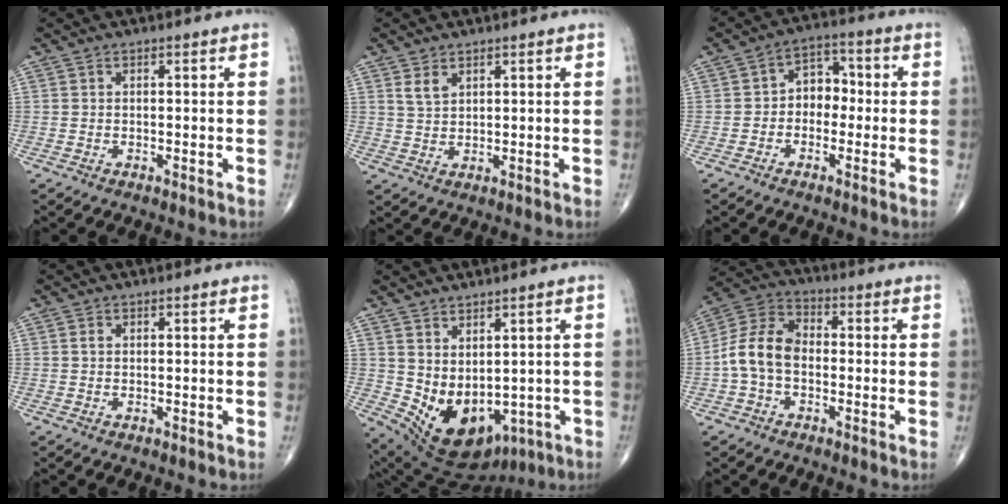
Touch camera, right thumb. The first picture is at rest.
{"total": 2.8, "force": [1.7, 1.6, 1.7], "torque": [-0.027, -0.007, 0.039]}
{"total": 6.3, "force": [-0.8, 4.9, 3.9], "torque": [-0.025, 0.030, -0.029]}
{"total": 0.7, "force": [0.1, 0.5, 0.5], "torque": [-0.010, 0.004, 0.002]}
{"total": 11.8, "force": [-0.2, 7.7, 9.0], "torque": [-0.130, -0.015, 0.038]}
{"total": 10.0, "force": [-1.5, 6.9, 7.1], "torque": [-0.129, 0.035, -0.042]}